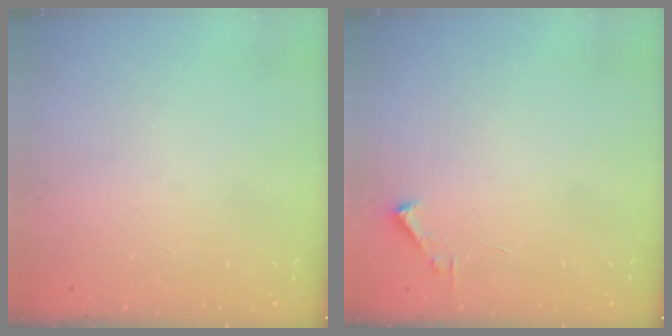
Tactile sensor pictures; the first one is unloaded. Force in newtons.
{"total": 1.7, "press": 1.7, "slide": 0.2}